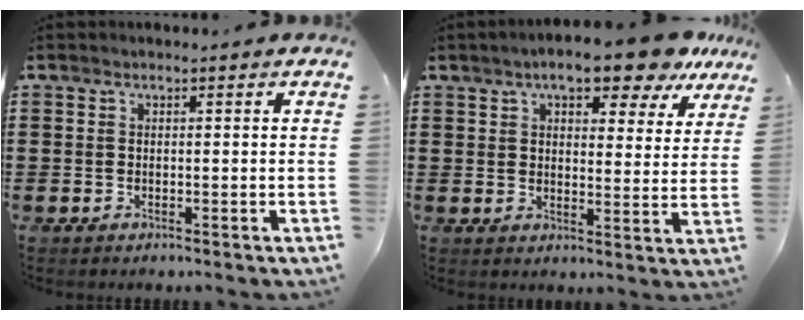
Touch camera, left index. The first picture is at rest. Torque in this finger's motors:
{"motor_torque": [1.65, -0.49, 1.05, 0.21]}